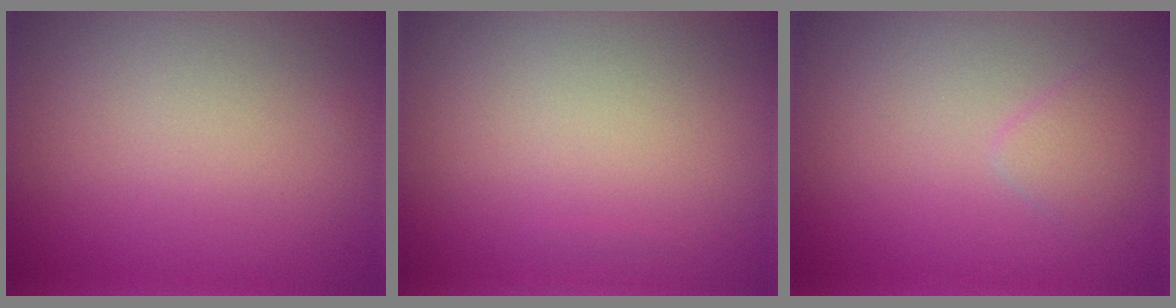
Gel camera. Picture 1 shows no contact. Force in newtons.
{"total": 0.0}
{"total": 1.4, "press": 1.4, "slide": 0.0}